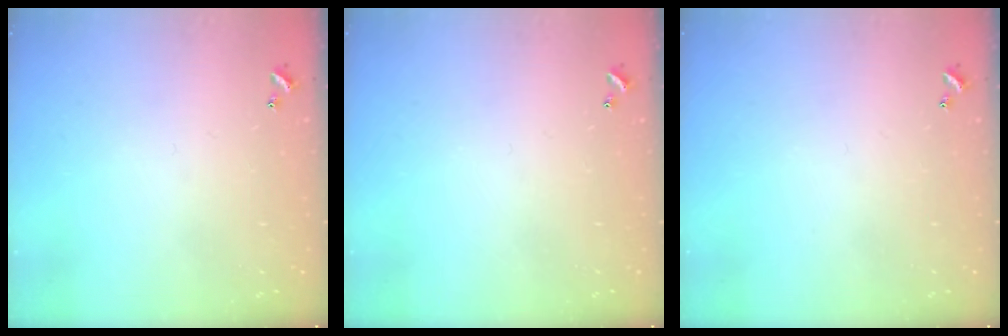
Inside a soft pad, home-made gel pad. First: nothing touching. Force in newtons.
{"total": 0.0}
{"total": 0.0}